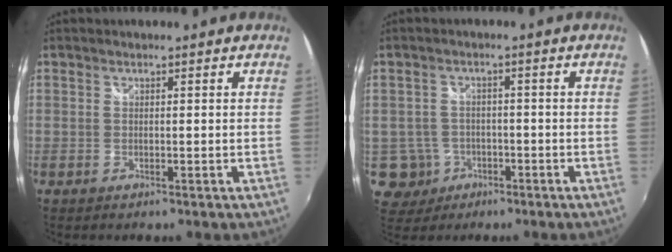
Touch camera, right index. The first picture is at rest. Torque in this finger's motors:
{"motor_torque": [-0.44, 0.28, -0.84, -0.22]}